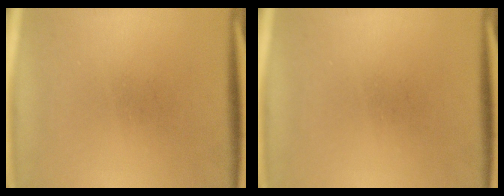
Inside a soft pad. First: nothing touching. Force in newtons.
{"total": 0.0}